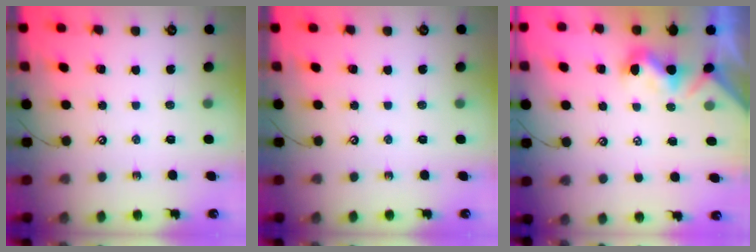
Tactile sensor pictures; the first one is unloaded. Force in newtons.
{"total": 0.0}
{"total": 1.5, "press": 1.4, "slide": 0.5}